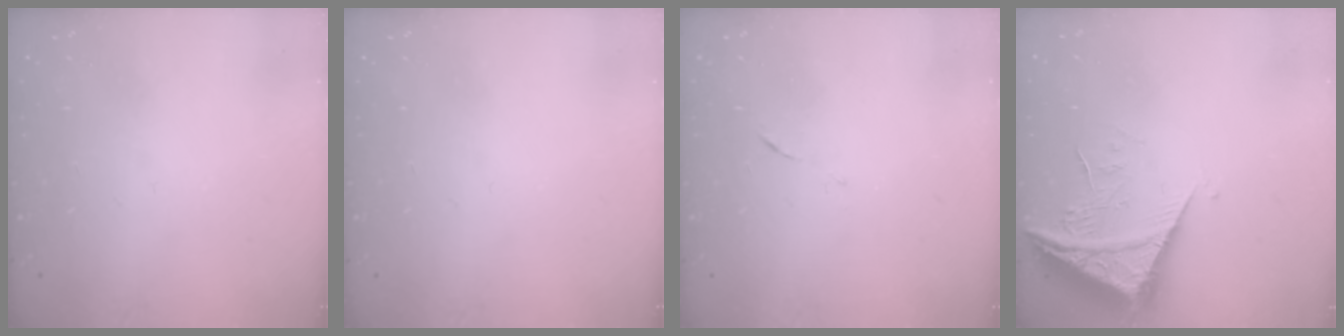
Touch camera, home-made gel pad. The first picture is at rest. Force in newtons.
{"total": 0.0}
{"total": 5.0, "press": 5.0, "slide": 0.3}
{"total": 7.8, "press": 7.7, "slide": 0.9}